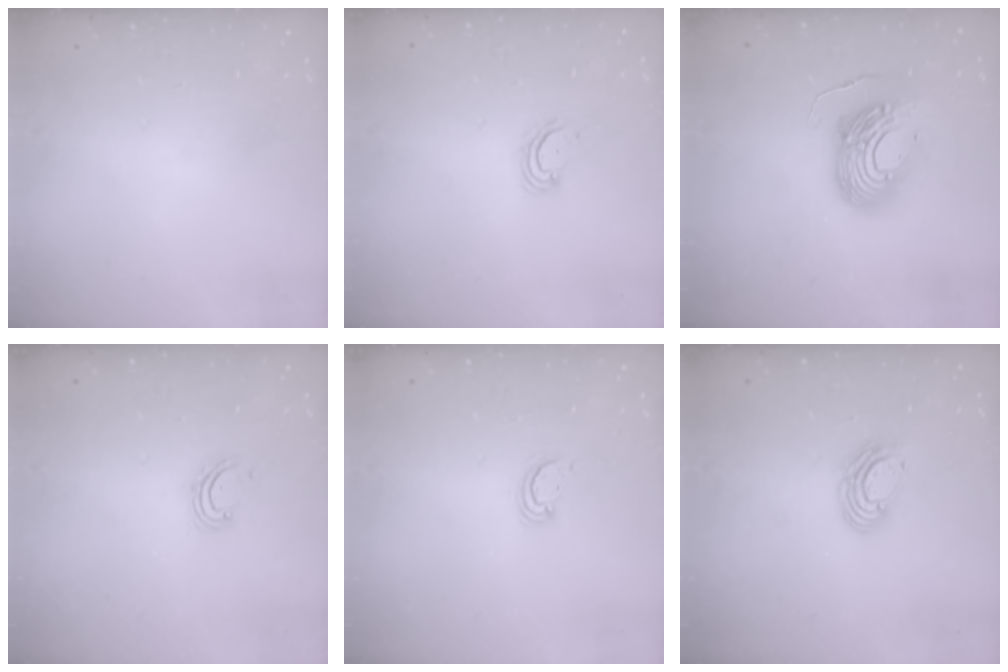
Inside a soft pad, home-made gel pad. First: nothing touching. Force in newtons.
{"total": 3.6, "press": 3.6, "slide": 0.4}
{"total": 14.4, "press": 14.4, "slide": 1.1}
{"total": 2.7, "press": 2.6, "slide": 0.5}
{"total": 2.5, "press": 2.5, "slide": 0.3}
{"total": 7.0, "press": 6.9, "slide": 0.8}